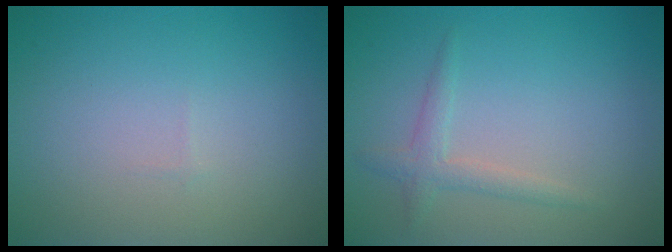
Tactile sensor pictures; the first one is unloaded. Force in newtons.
{"total": 1.7, "press": 1.7, "slide": 0.0}